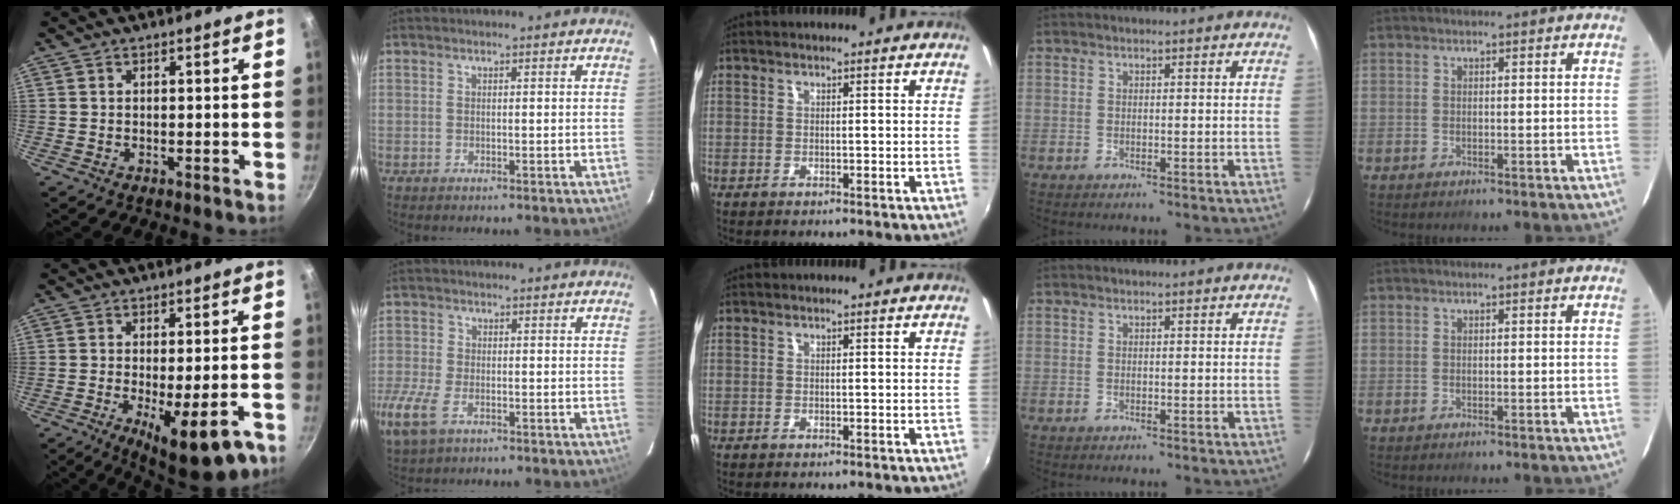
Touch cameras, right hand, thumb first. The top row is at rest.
{"thumb": {"total": 13.4, "force": [-6.2, 3.9, 11.2], "torque": [-0.137, -0.001, -0.080]}, "index": {"total": 9.8, "force": [-4.8, 5.2, 6.7], "torque": [-0.173, -0.028, -0.090]}}